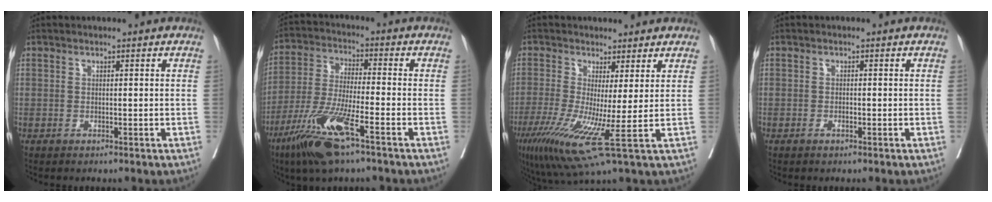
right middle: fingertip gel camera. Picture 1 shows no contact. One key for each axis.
{"total": 12.6, "fx": -7.1, "fy": 1.3, "fz": 10.3, "tx": -0.212, "ty": -0.029, "tz": -0.134}
{"total": 9.8, "fx": -2.2, "fy": -0.3, "fz": 9.5, "tx": -0.181, "ty": -0.022, "tz": -0.035}
{"total": 0.7, "fx": -0.4, "fy": 0.2, "fz": 0.5, "tx": -0.011, "ty": 0.001, "tz": -0.007}